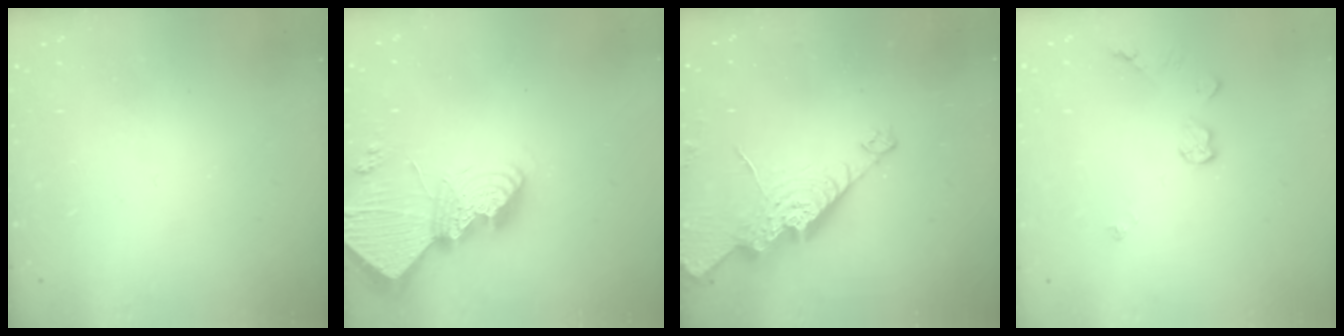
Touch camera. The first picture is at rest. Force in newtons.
{"total": 16.8, "press": 16.8, "slide": 1.7}
{"total": 24.0, "press": 23.9, "slide": 2.2}
{"total": 5.8, "press": 5.8, "slide": 0.6}